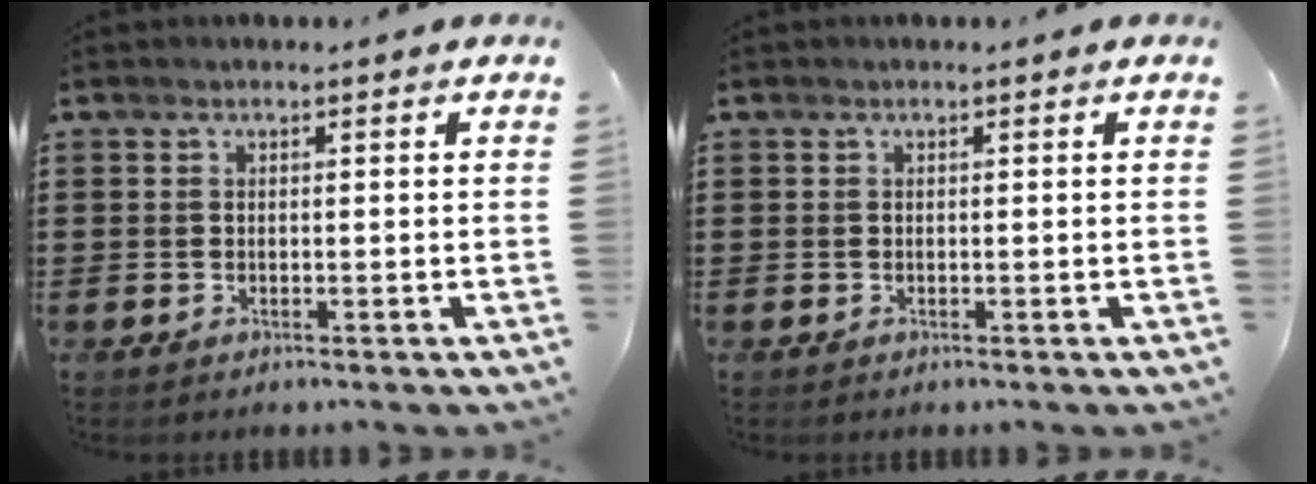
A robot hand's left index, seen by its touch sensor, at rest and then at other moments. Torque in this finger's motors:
{"motor_torque": [0.00, 0.00, 0.00, 0.00]}